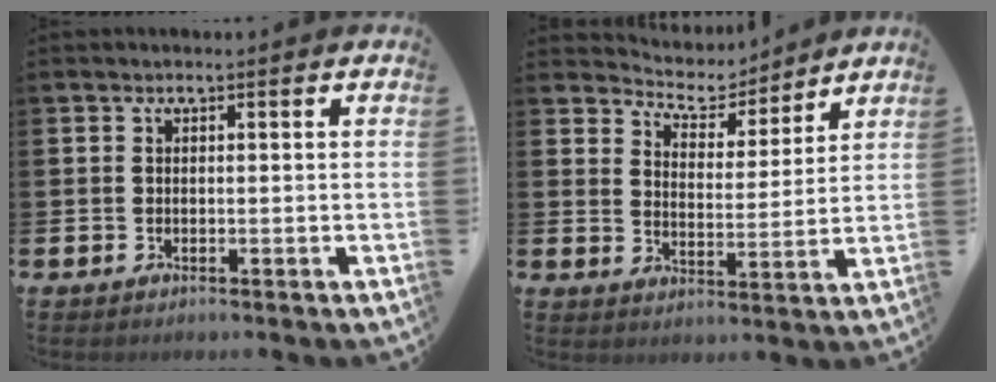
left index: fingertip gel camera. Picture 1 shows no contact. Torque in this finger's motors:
{"motor_torque": [-0.10, -0.19, 0.03, -0.05]}